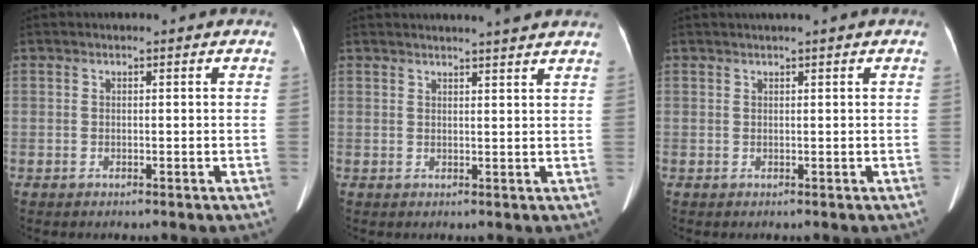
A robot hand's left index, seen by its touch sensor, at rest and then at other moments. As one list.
[{"total": 6.7, "force": [6.1, -0.3, 2.7], "torque": [-0.039, 0.013, 0.065]}, {"total": 1.7, "force": [1.2, -0.3, 1.1], "torque": [-0.016, 0.018, 0.025]}]